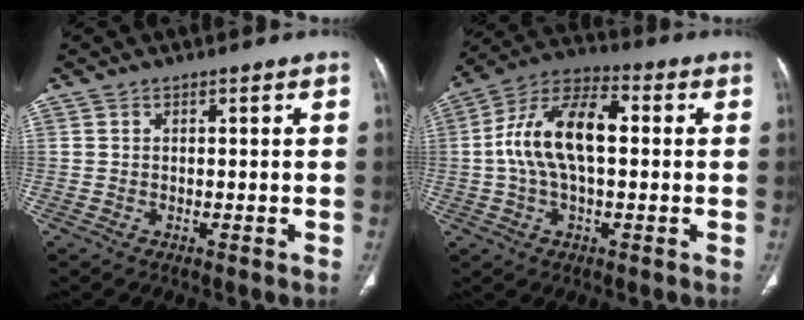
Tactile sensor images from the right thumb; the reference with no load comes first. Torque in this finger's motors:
{"motor_torque": [0.21, 1.92, 1.35, 0.28, 0.24]}